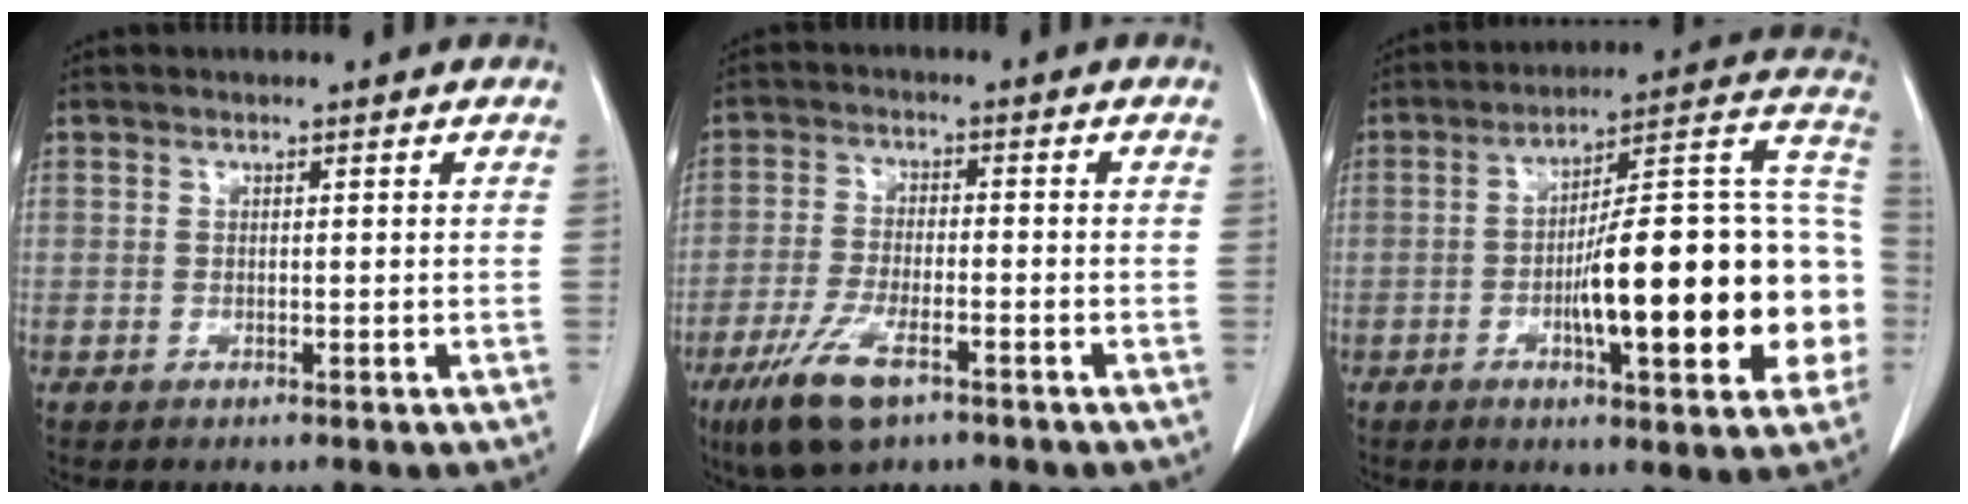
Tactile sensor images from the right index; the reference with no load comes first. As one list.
[{"total": 9.8, "force": [-5.6, 3.3, 7.4], "torque": [-0.156, -0.017, -0.097]}, {"total": 24.8, "force": [-4.3, 5.3, 23.8], "torque": [-0.272, 0.034, -0.055]}]